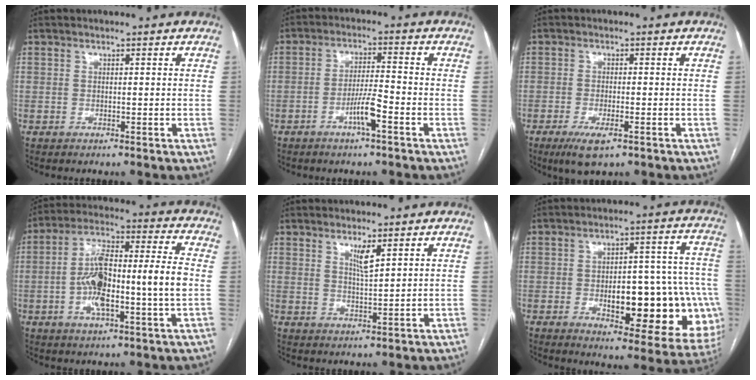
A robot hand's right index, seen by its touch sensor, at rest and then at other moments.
{"total": 4.9, "force": [-2.5, -0.1, 4.2], "torque": [-0.082, -0.001, -0.047]}
{"total": 5.0, "force": [-2.8, 1.2, 4.0], "torque": [-0.078, -0.011, -0.044]}
{"total": 14.7, "force": [-1.8, 1.8, 14.5], "torque": [-0.269, 0.020, -0.032]}
{"total": 3.1, "force": [1.8, 0.2, 2.5], "torque": [-0.049, -0.008, 0.035]}
{"total": 21.4, "force": [-5.0, 7.8, 19.3], "torque": [-0.156, 0.035, -0.038]}